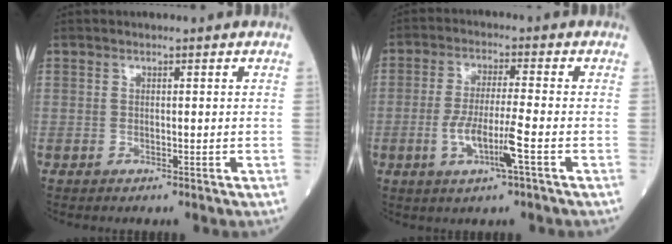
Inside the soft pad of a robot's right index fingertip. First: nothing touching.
{"total": 7.2, "force": [-2.5, 0.2, 6.8], "torque": [-0.135, -0.005, -0.048]}